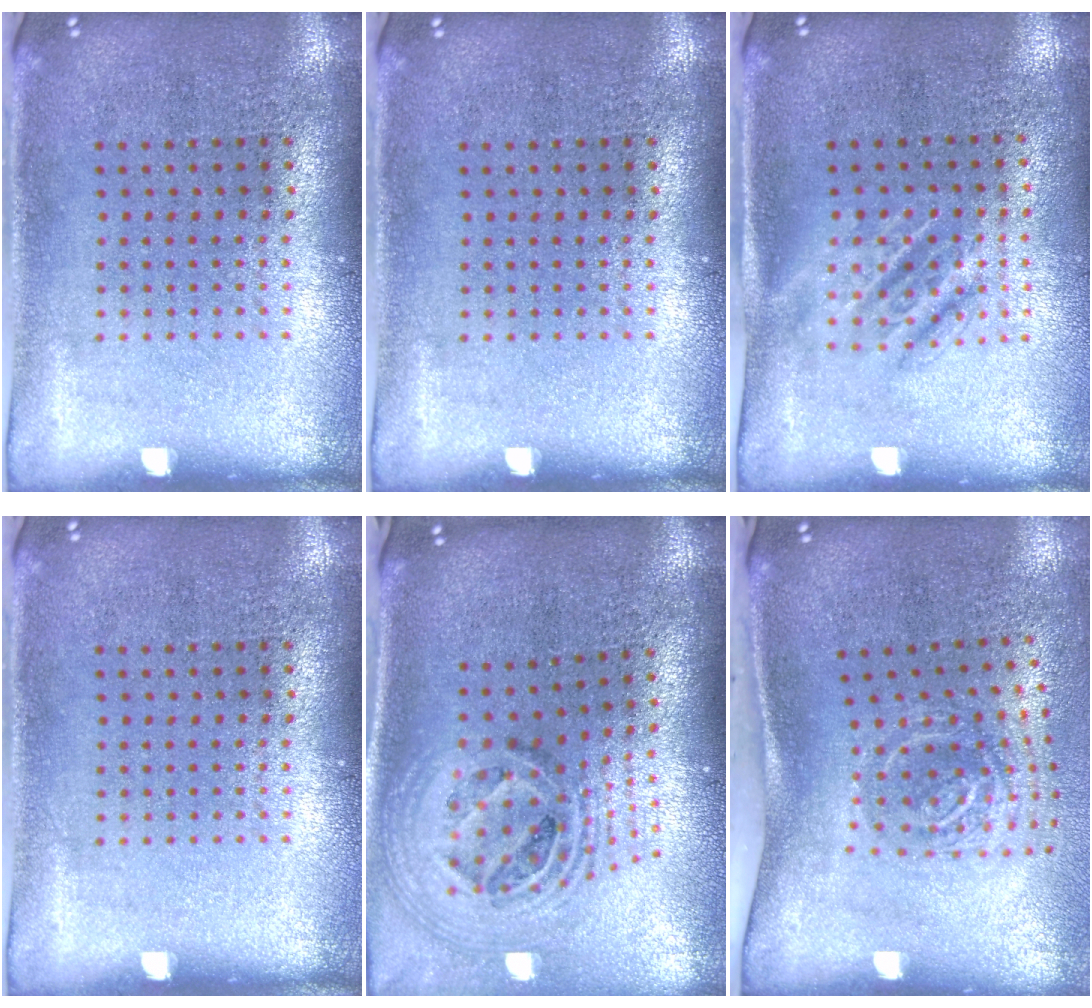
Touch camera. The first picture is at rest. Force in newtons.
{"total": 0.0}
{"total": 1.5, "press": 1.3, "slide": 0.8}
{"total": 0.0}
{"total": 2.0, "press": 1.6, "slide": 1.3}
{"total": 2.1, "press": 1.3, "slide": 1.6}